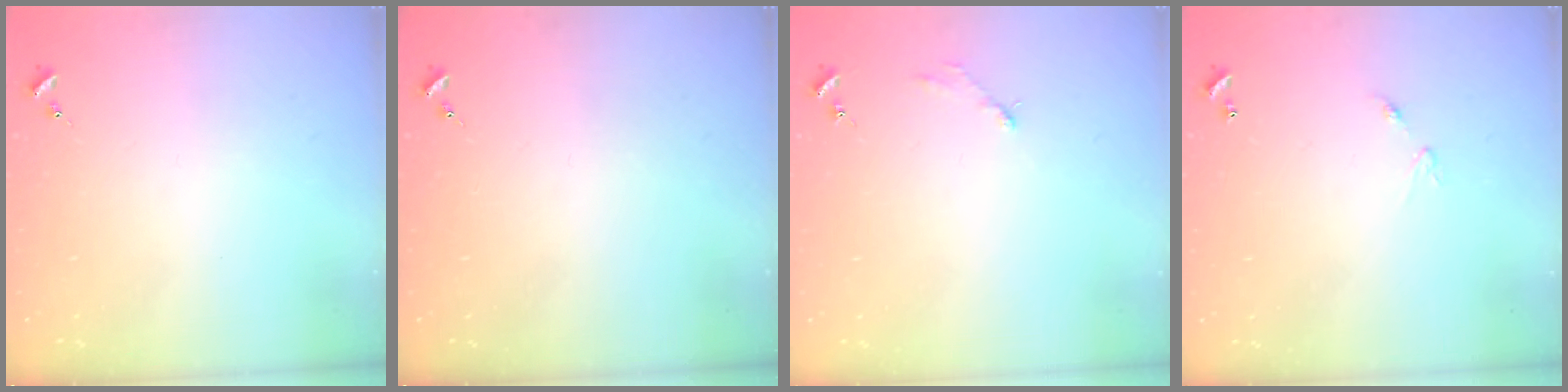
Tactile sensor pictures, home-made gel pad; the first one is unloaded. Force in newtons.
{"total": 0.0}
{"total": 2.9, "press": 2.9, "slide": 0.4}
{"total": 5.0, "press": 5.0, "slide": 0.5}